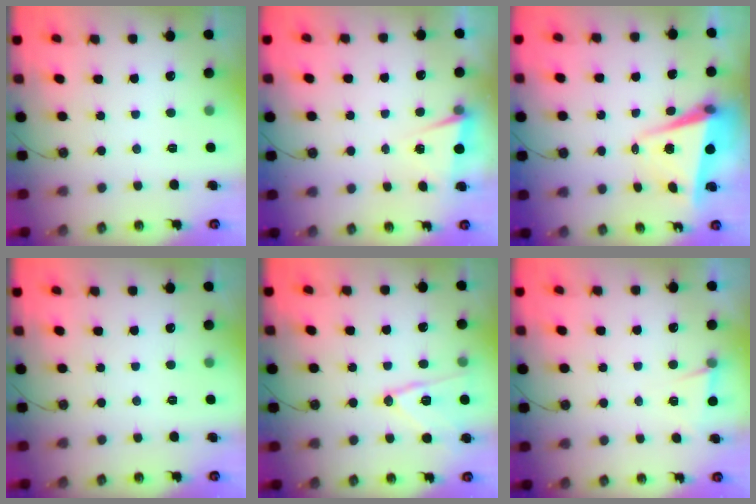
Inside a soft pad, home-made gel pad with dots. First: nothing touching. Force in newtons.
{"total": 2.3, "press": 2.0, "slide": 1.1}
{"total": 5.3, "press": 4.9, "slide": 1.9}
{"total": 0.0}
{"total": 13.2, "press": 13.1, "slide": 0.6}
{"total": 3.6, "press": 1.9, "slide": 3.1}